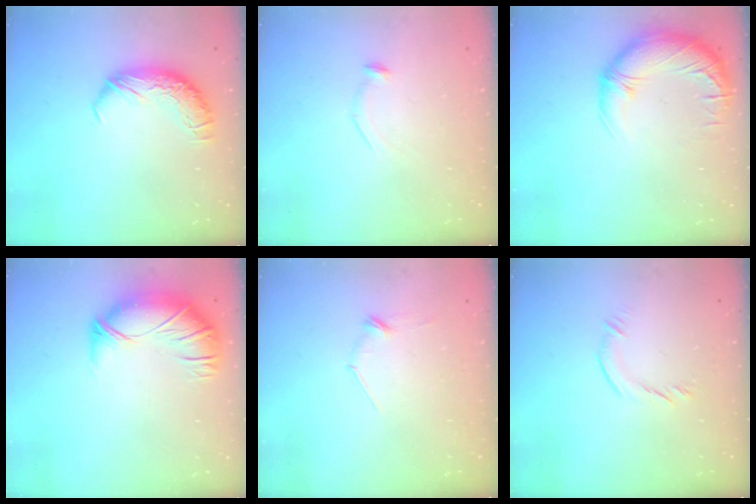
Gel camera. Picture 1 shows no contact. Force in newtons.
{"total": 8.9, "press": 8.9, "slide": 0.3}
{"total": 3.2, "press": 0.4, "slide": 3.2}
{"total": 2.7, "press": 1.1, "slide": 2.5}
{"total": 7.6, "press": 7.6, "slide": 0.8}
{"total": 4.6, "press": 4.5, "slide": 0.8}